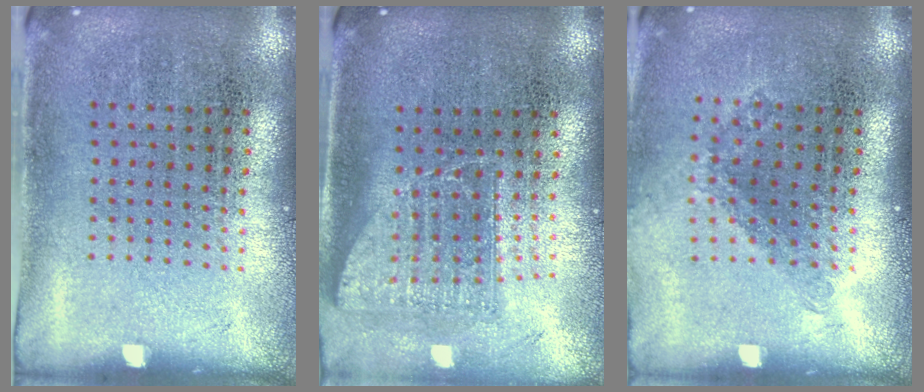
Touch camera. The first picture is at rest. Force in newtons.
{"total": 1.7, "press": 1.3, "slide": 1.1}
{"total": 1.2, "press": 0.9, "slide": 0.8}